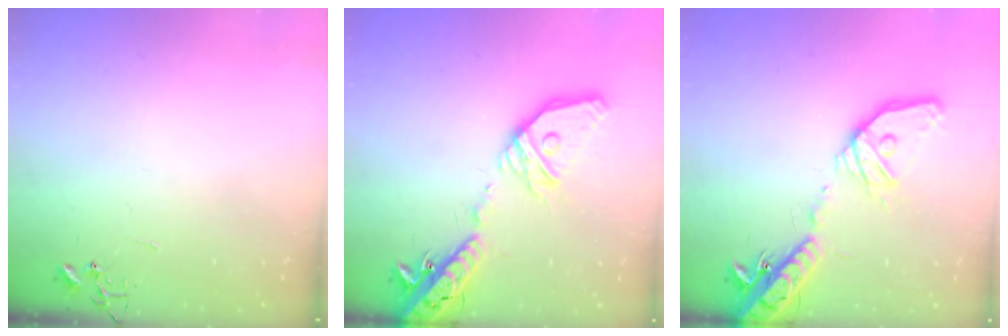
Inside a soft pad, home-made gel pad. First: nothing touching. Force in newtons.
{"total": 23.1, "press": 22.8, "slide": 3.6}
{"total": 20.1, "press": 19.7, "slide": 3.9}